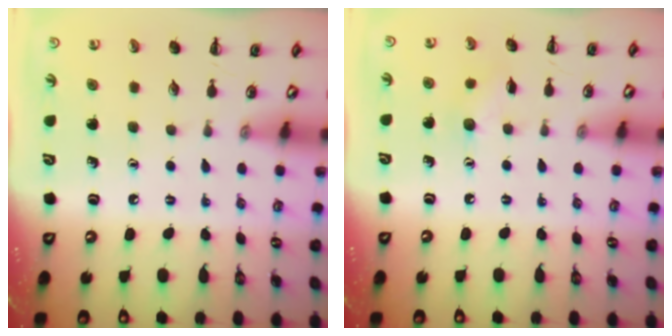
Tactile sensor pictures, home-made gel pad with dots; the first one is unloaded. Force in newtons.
{"total": 5.5, "press": 5.3, "slide": 1.1}